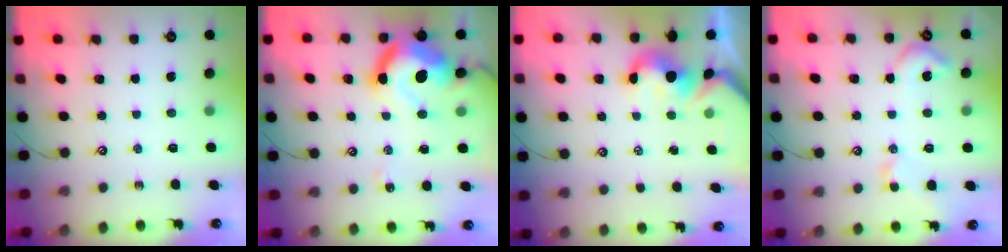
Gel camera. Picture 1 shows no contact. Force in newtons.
{"total": 19.0, "press": 18.8, "slide": 2.3}
{"total": 1.0, "press": 0.7, "slide": 0.7}
{"total": 5.0, "press": 5.0, "slide": 0.9}